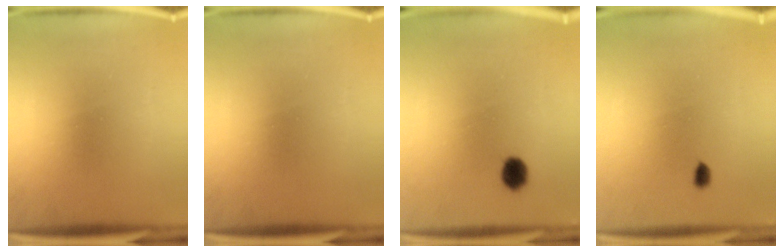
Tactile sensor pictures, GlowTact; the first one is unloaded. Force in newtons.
{"total": 0.0}
{"total": 4.4}
{"total": 1.2}